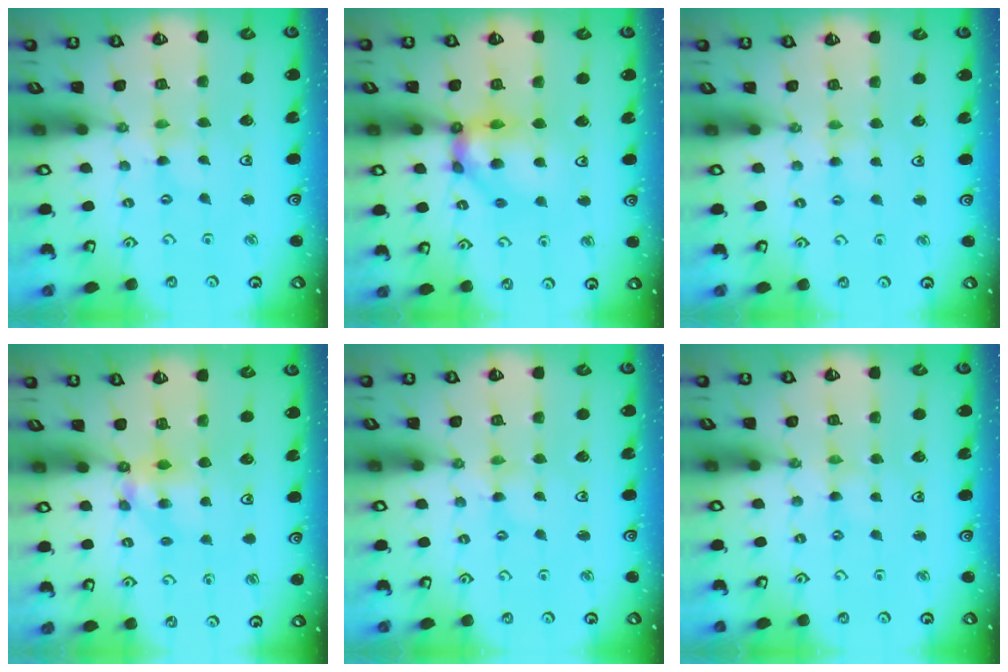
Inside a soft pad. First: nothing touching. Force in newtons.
{"total": 12.8, "press": 12.7, "slide": 1.5}
{"total": 2.3, "press": 2.3, "slide": 0.4}
{"total": 6.7, "press": 6.7, "slide": 0.2}
{"total": 0.0}
{"total": 1.1, "press": 1.0, "slide": 0.4}